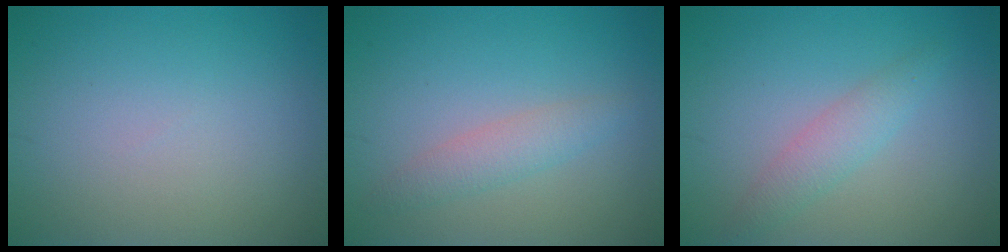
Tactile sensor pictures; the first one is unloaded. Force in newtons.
{"total": 2.1, "press": 2.1, "slide": 0.1}
{"total": 2.2, "press": 2.2, "slide": 0.2}